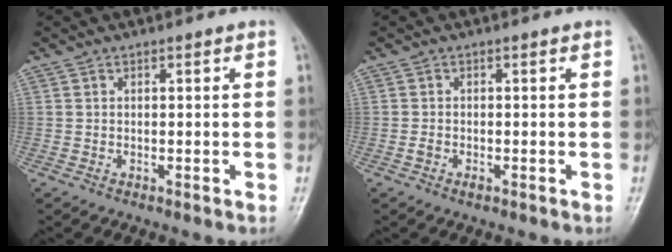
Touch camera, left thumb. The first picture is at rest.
{"total": 1.0, "force": [-0.6, 0.5, 0.7], "torque": [-0.012, 0.008, -0.007]}